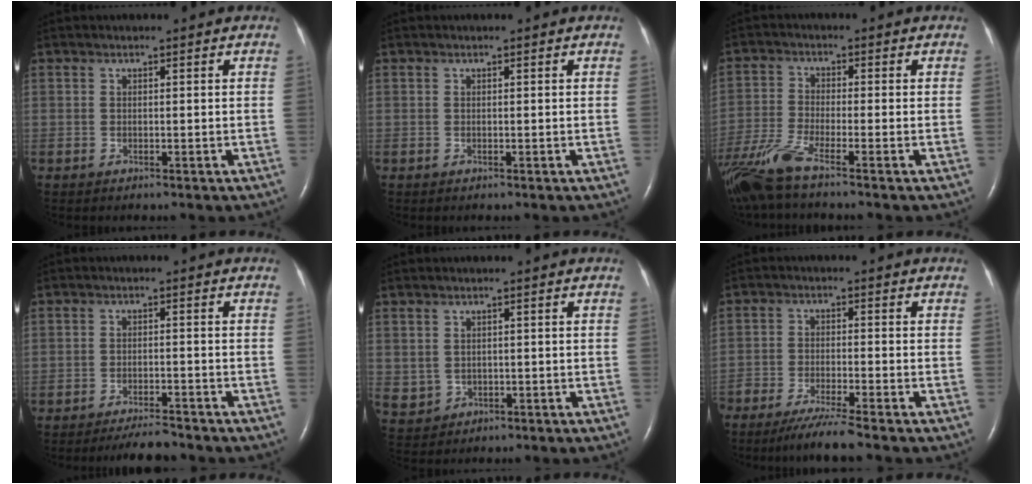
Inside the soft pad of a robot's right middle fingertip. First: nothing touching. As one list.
[{"total": 0.0}, {"total": 8.3, "force": [-6.5, -0.2, 5.3], "torque": [-0.120, -0.029, -0.128]}, {"total": 4.3, "force": [-4.1, 0.1, 1.3], "torque": [-0.024, -0.014, -0.069]}, {"total": 3.2, "force": [-0.1, 3.0, 1.1], "torque": [-0.021, 0.003, 0.014]}, {"total": 6.1, "force": [-5.1, -0.8, 3.3], "torque": [-0.055, -0.020, -0.092]}]